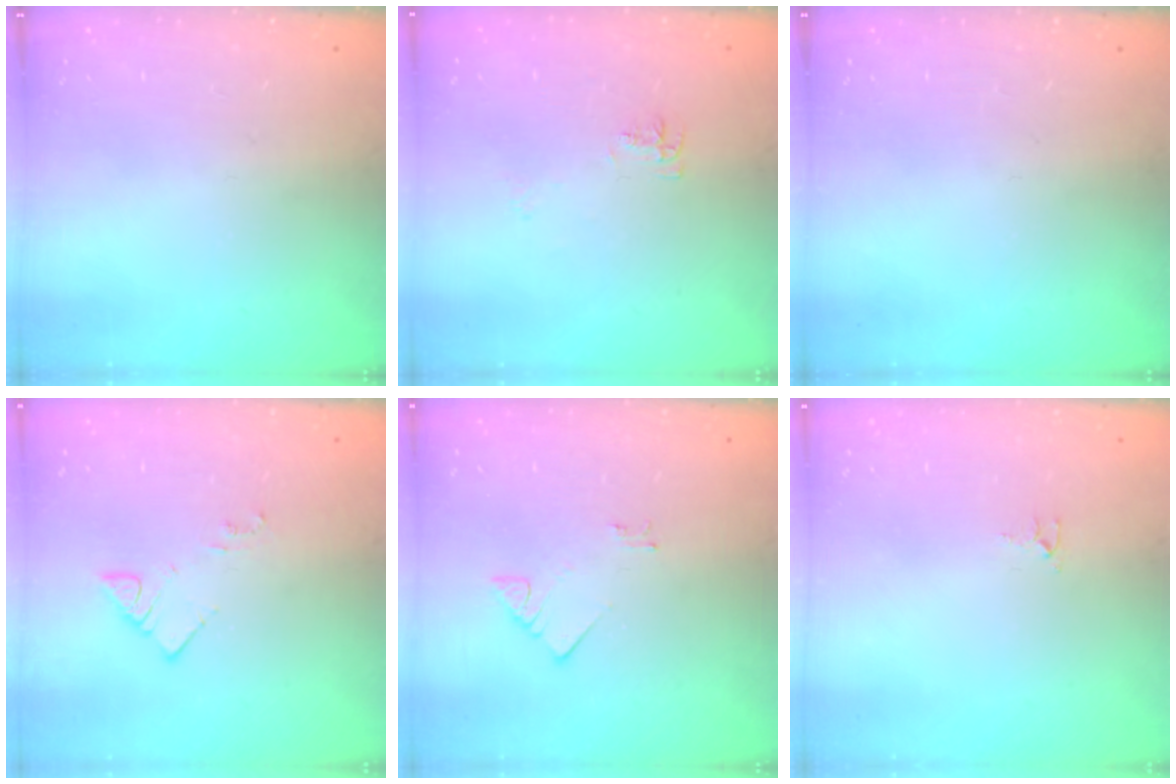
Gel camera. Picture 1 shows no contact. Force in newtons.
{"total": 5.5, "press": 5.4, "slide": 0.9}
{"total": 0.0}
{"total": 4.9, "press": 4.8, "slide": 0.7}
{"total": 2.7, "press": 2.7, "slide": 0.2}
{"total": 3.7, "press": 3.7, "slide": 0.4}